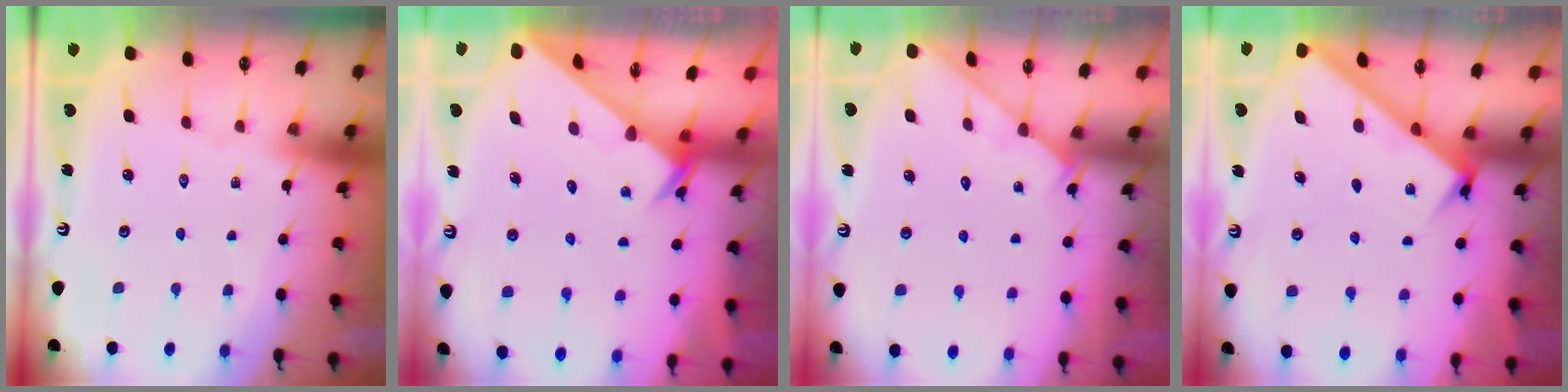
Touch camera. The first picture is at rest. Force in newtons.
{"total": 2.0, "press": 2.0, "slide": 0.2}
{"total": 2.8, "press": 2.8, "slide": 0.3}
{"total": 3.1, "press": 3.1, "slide": 0.2}